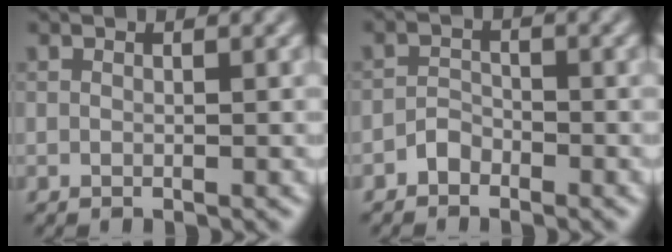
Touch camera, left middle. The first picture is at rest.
{"total": 1.3, "force": [-1.0, 0.8, 0.2], "torque": [-0.003, 0.010, -0.021]}